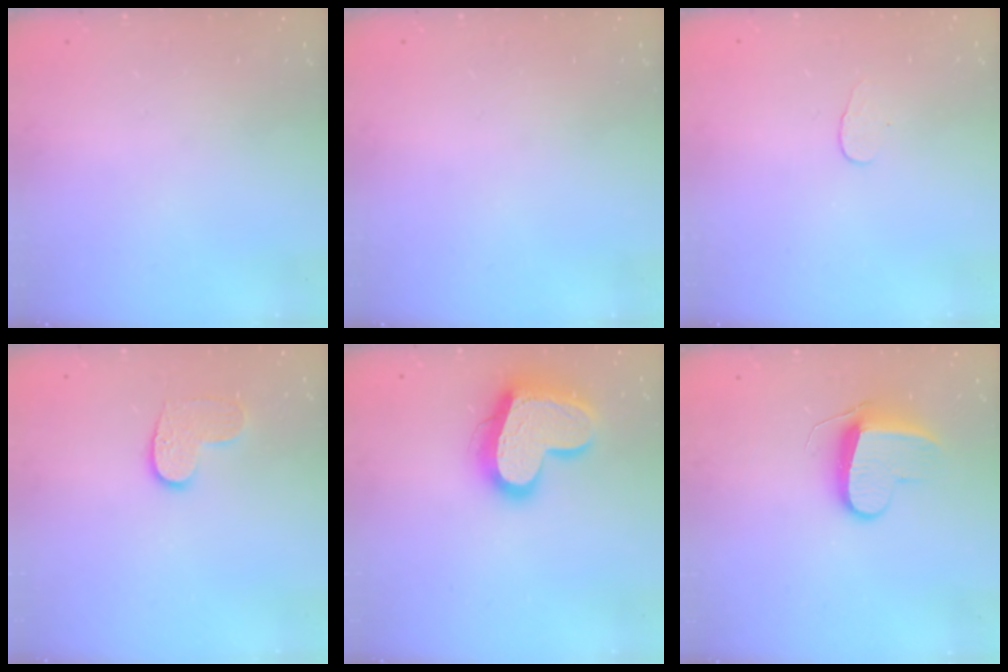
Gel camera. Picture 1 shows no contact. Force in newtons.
{"total": 0.0}
{"total": 3.1, "press": 3.1, "slide": 0.3}
{"total": 6.4, "press": 6.4, "slide": 0.3}
{"total": 18.7, "press": 18.6, "slide": 1.6}
{"total": 9.0, "press": 9.0, "slide": 0.6}